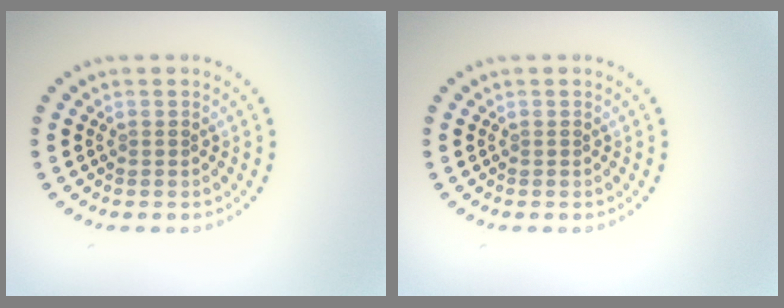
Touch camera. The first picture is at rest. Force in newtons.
{"total": 0.0}